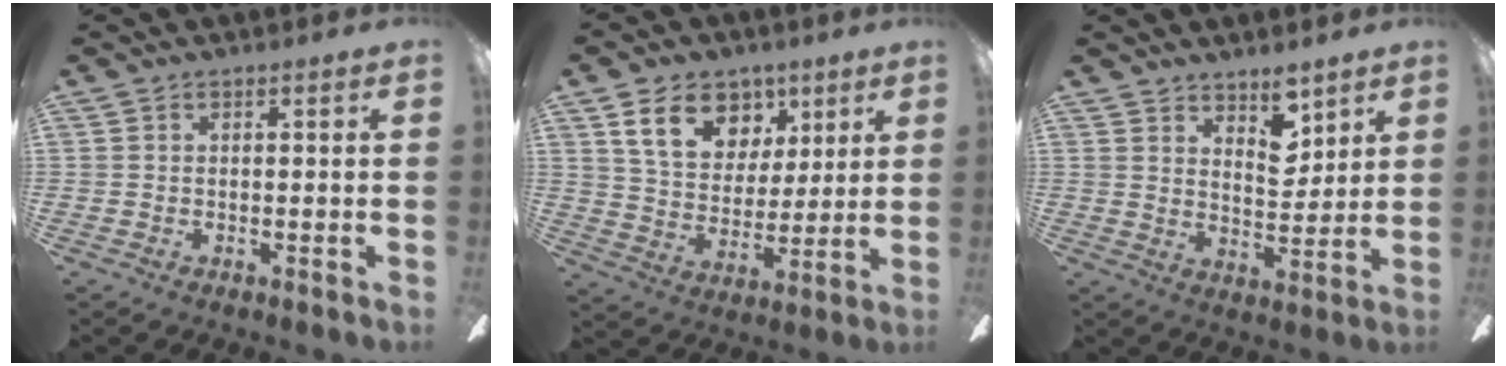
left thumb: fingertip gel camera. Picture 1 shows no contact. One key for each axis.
{"total": 15.1, "fx": 7.8, "fy": 10.6, "fz": 7.2, "tx": -0.114, "ty": -0.024, "tz": 0.148}
{"total": 8.3, "fx": 5.7, "fy": 4.1, "fz": 4.5, "tx": -0.057, "ty": -0.033, "tz": 0.099}